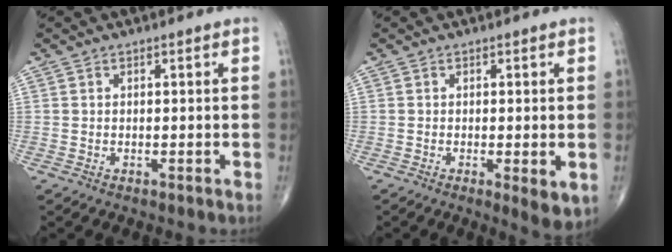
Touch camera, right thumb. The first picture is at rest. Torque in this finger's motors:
{"motor_torque": [-0.13, 0.33, -0.05, -0.15, 0.00]}